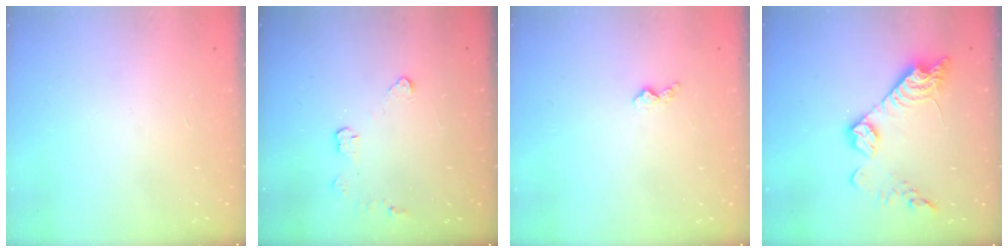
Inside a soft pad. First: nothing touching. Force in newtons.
{"total": 3.9, "press": 3.9, "slide": 0.5}
{"total": 3.7, "press": 3.6, "slide": 0.5}
{"total": 13.5, "press": 13.5, "slide": 0.7}